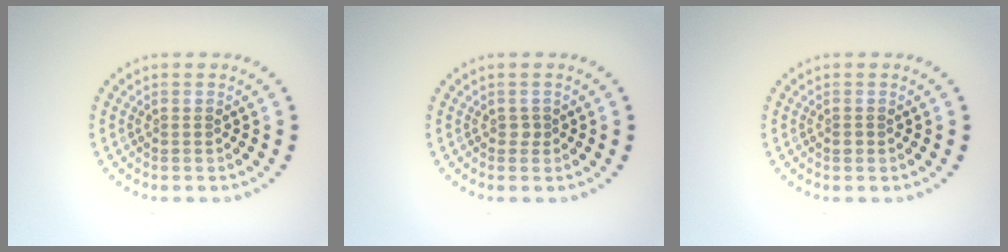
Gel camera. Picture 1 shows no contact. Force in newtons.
{"total": 0.5, "press": 0.4, "slide": 0.3}
{"total": 0.6, "press": 0.5, "slide": 0.3}